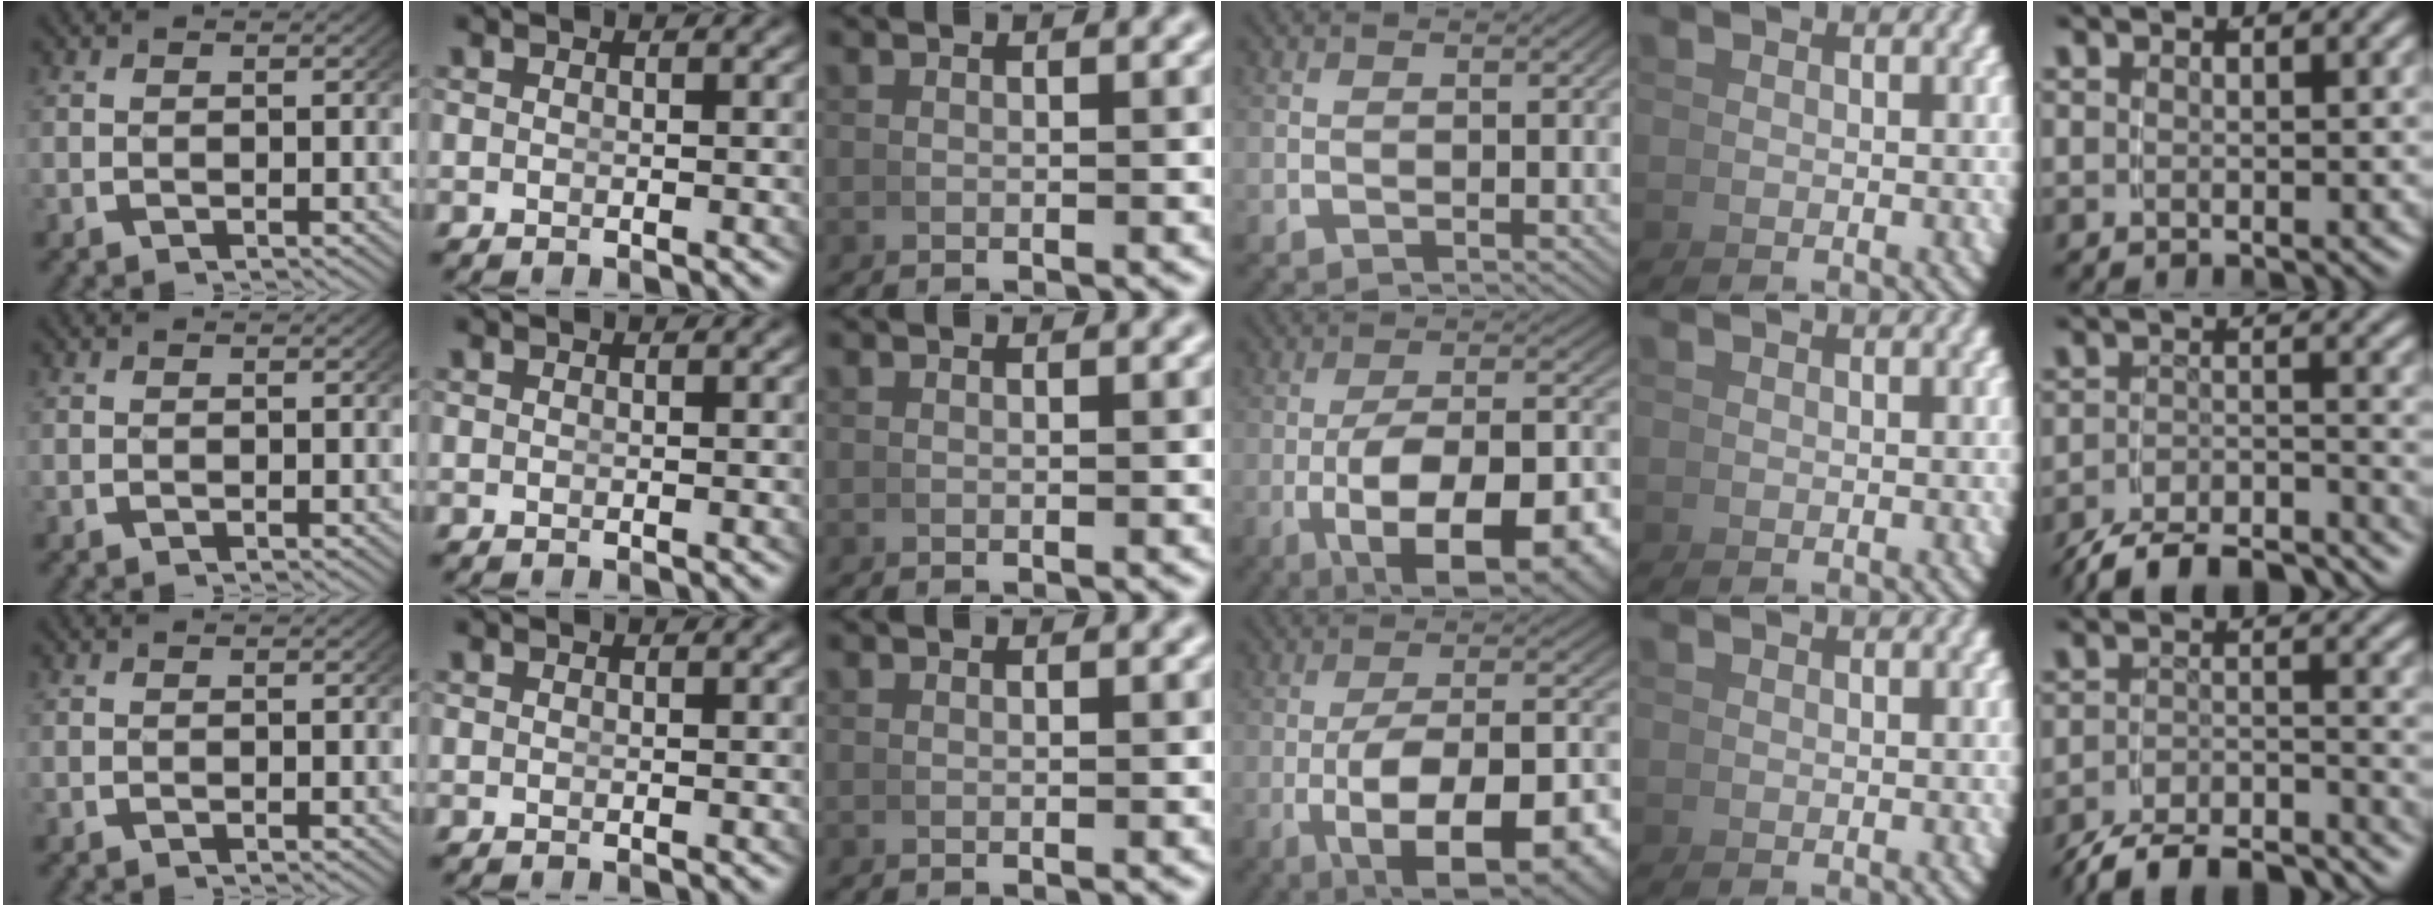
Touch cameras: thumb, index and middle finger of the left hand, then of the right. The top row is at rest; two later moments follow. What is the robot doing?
{"motion": "grasp_and_lifting", "object": "calculator"}